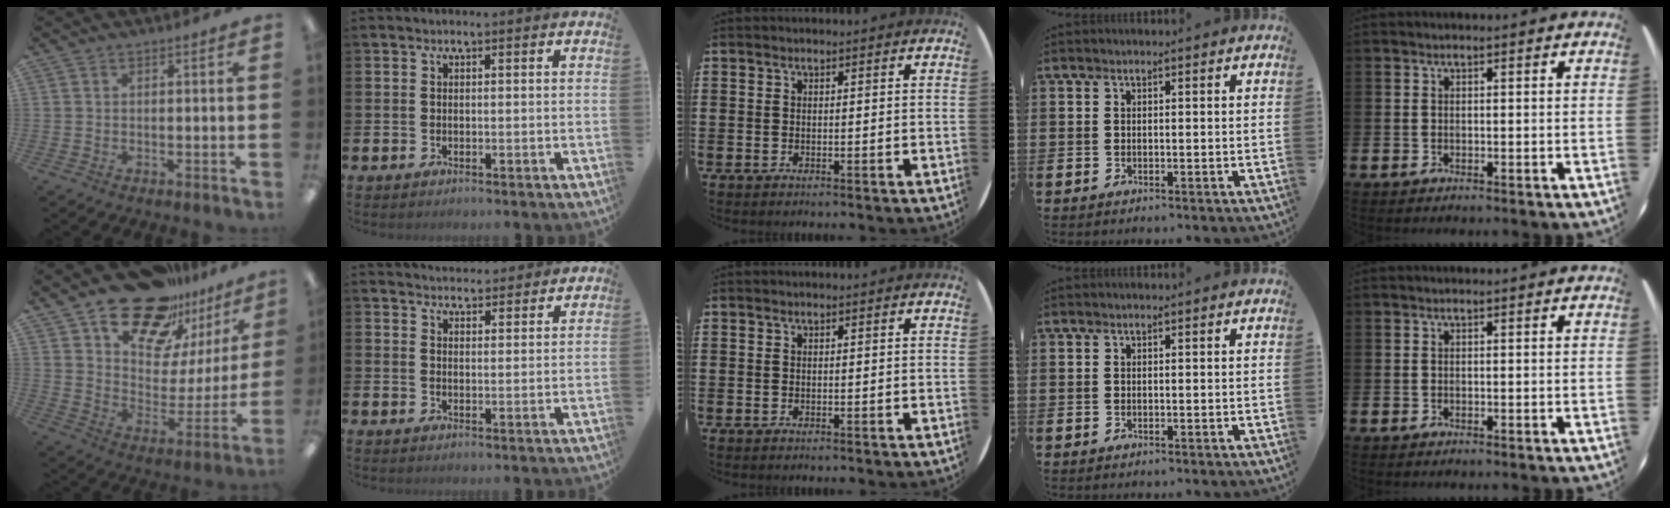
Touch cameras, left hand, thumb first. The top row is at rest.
{"thumb": {"total": 19.9, "force": [15.2, 10.3, 7.6], "torque": [-0.123, -0.105, 0.268]}, "index": {"total": 3.7, "force": [3.6, 0.6, -0.4], "torque": [0.004, -0.021, 0.066]}}